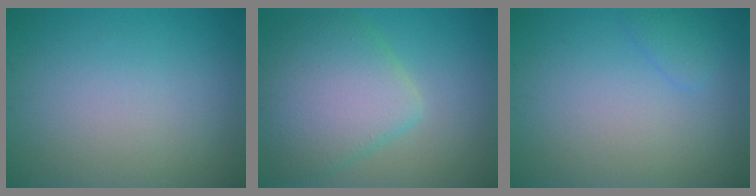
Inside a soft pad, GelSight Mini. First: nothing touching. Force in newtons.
{"total": 7.4, "press": 7.4, "slide": 0.3}
{"total": 1.2, "press": 1.2, "slide": 0.1}